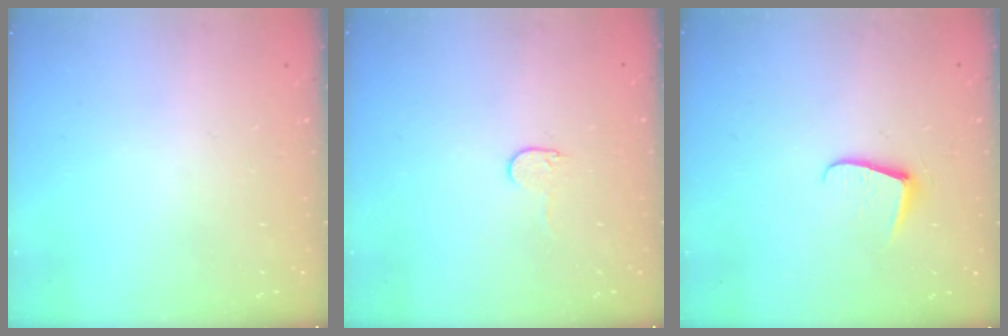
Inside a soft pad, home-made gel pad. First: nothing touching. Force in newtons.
{"total": 3.8, "press": 3.8, "slide": 0.4}
{"total": 5.9, "press": 5.9, "slide": 0.6}